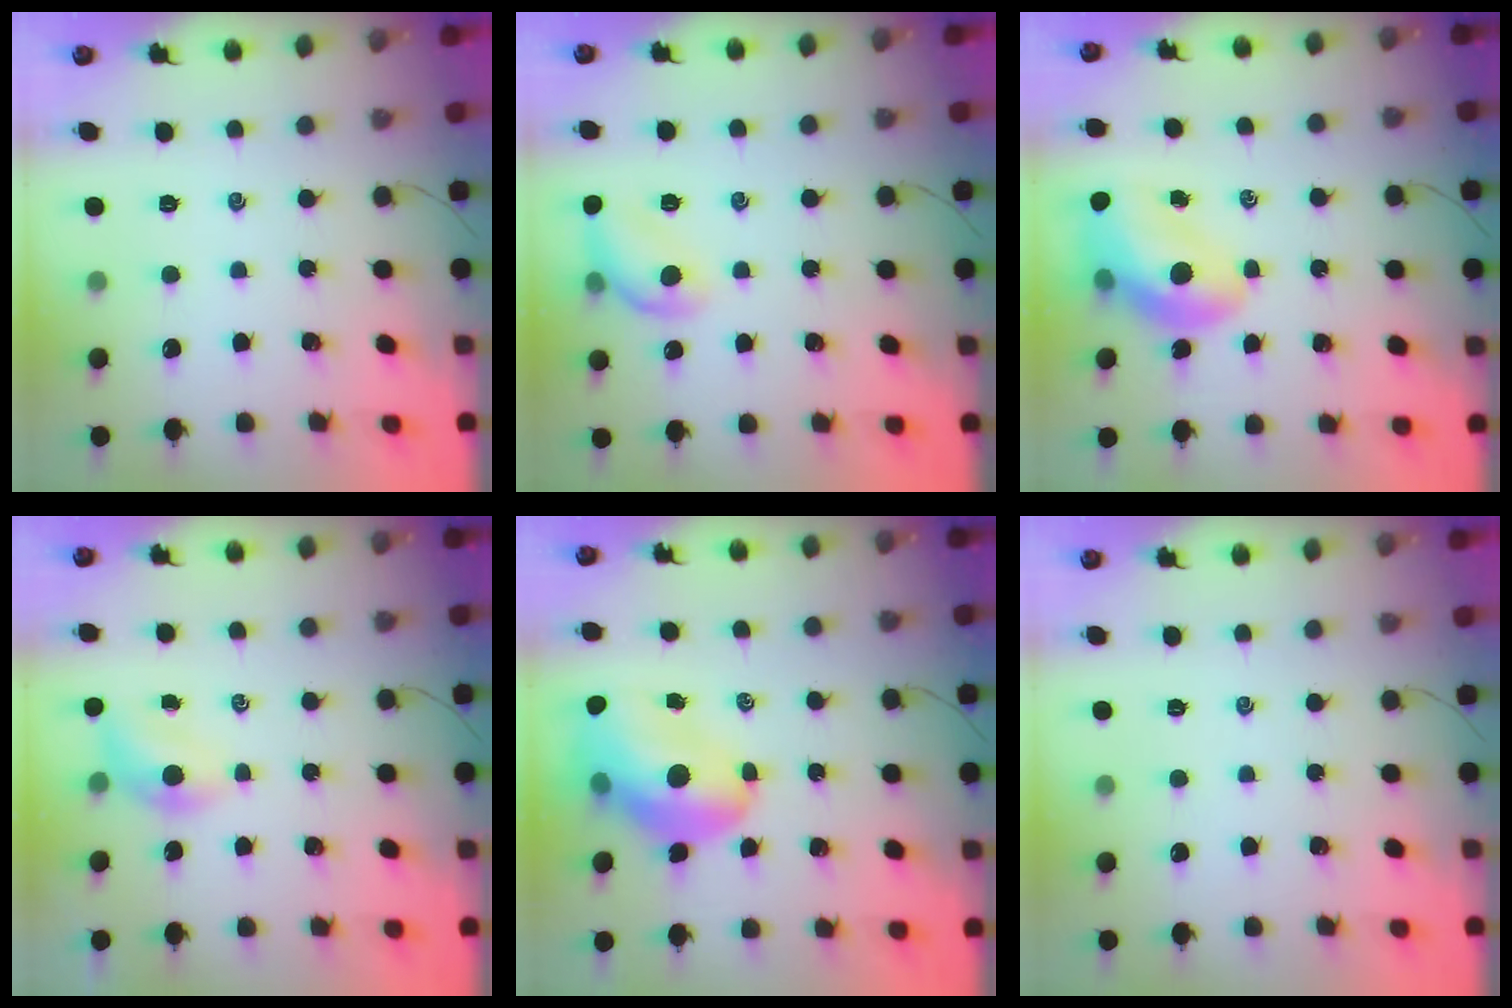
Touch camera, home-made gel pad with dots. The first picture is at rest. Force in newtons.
{"total": 11.2, "press": 11.1, "slide": 0.4}
{"total": 11.9, "press": 11.4, "slide": 3.5}
{"total": 4.0, "press": 3.9, "slide": 0.9}
{"total": 13.8, "press": 13.3, "slide": 3.8}
{"total": 0.0}